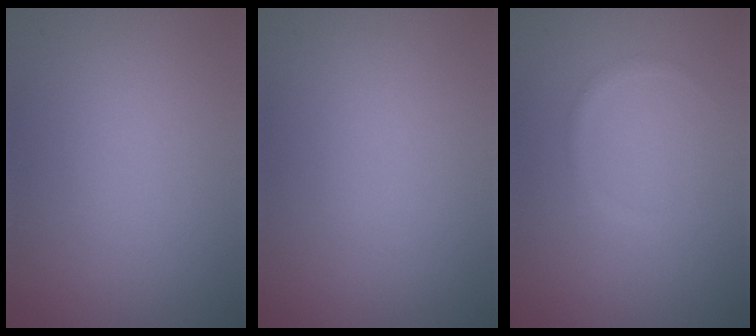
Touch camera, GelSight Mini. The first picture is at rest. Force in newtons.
{"total": 0.0}
{"total": 0.7, "press": 0.7, "slide": 0.1}